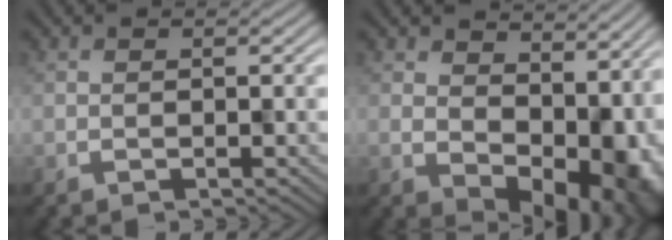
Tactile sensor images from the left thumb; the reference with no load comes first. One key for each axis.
{"total": 12.4, "fx": 0.8, "fy": 7.8, "fz": 9.6, "tx": -0.128, "ty": -0.035, "tz": 0.044}